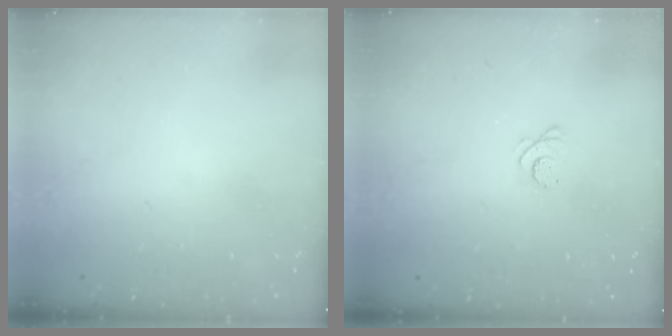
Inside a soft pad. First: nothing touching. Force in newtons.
{"total": 2.8, "press": 2.7, "slide": 0.3}